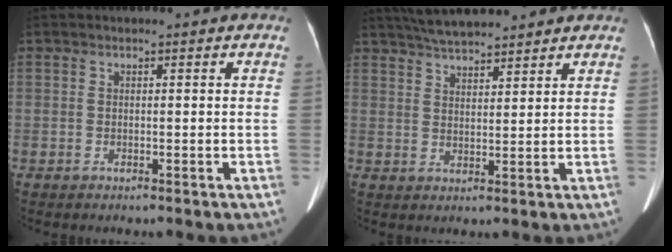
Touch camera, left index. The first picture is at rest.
{"total": 8.1, "force": [7.2, 1.7, 3.2], "torque": [-0.052, 0.024, 0.114]}